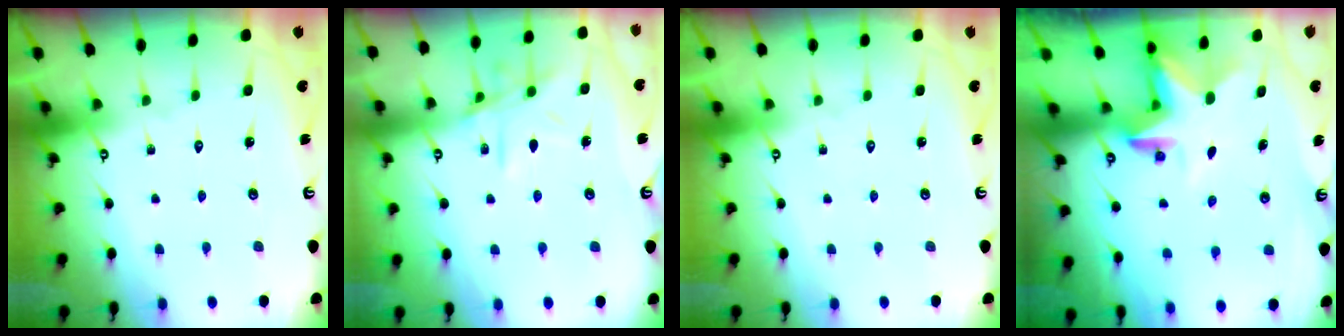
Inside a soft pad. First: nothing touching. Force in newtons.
{"total": 10.1, "press": 10.1, "slide": 0.8}
{"total": 0.0}
{"total": 3.4, "press": 3.4, "slide": 0.2}